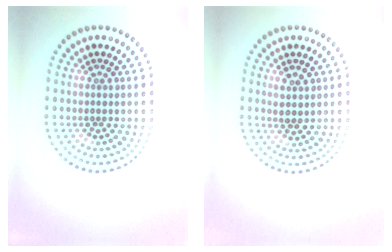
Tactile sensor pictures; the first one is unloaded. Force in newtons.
{"total": 1.8, "press": 1.5, "slide": 0.9}